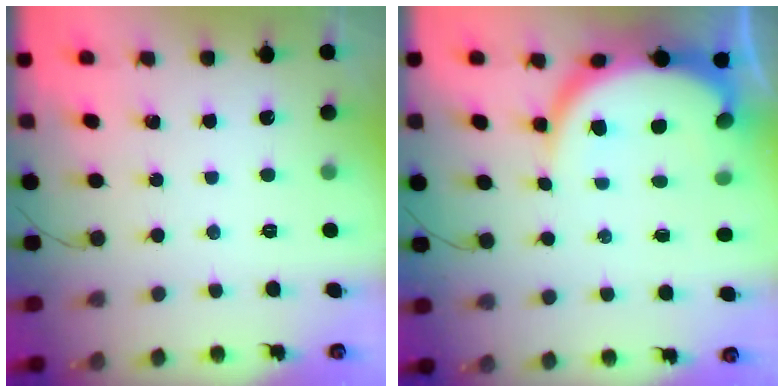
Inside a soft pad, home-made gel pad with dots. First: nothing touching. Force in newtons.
{"total": 10.4, "press": 10.3, "slide": 1.0}